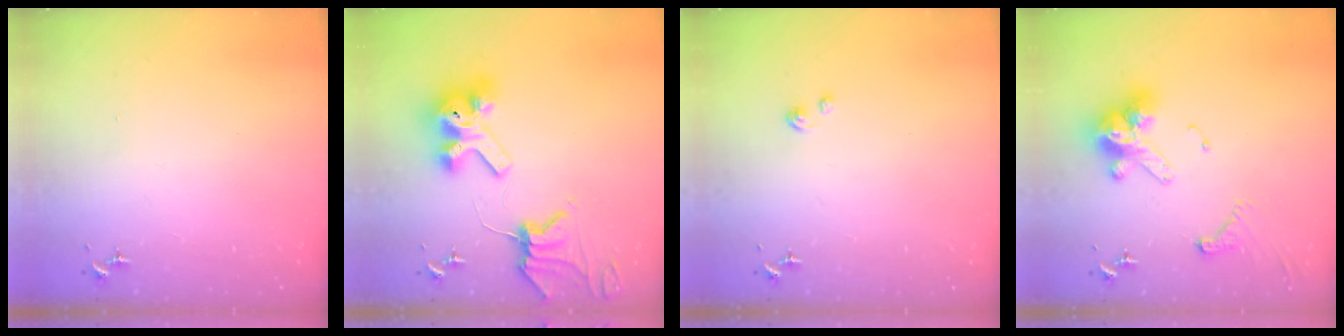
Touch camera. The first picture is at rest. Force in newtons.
{"total": 12.6, "press": 12.5, "slide": 1.6}
{"total": 2.8, "press": 2.8, "slide": 0.3}
{"total": 14.1, "press": 14.0, "slide": 1.4}